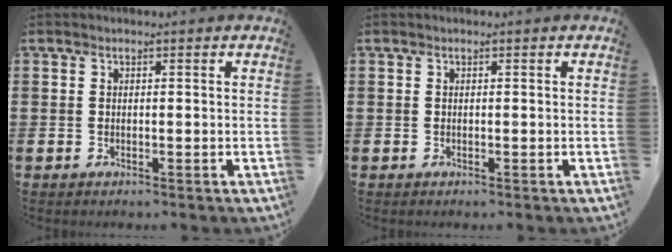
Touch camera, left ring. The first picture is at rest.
{"total": 0.0}